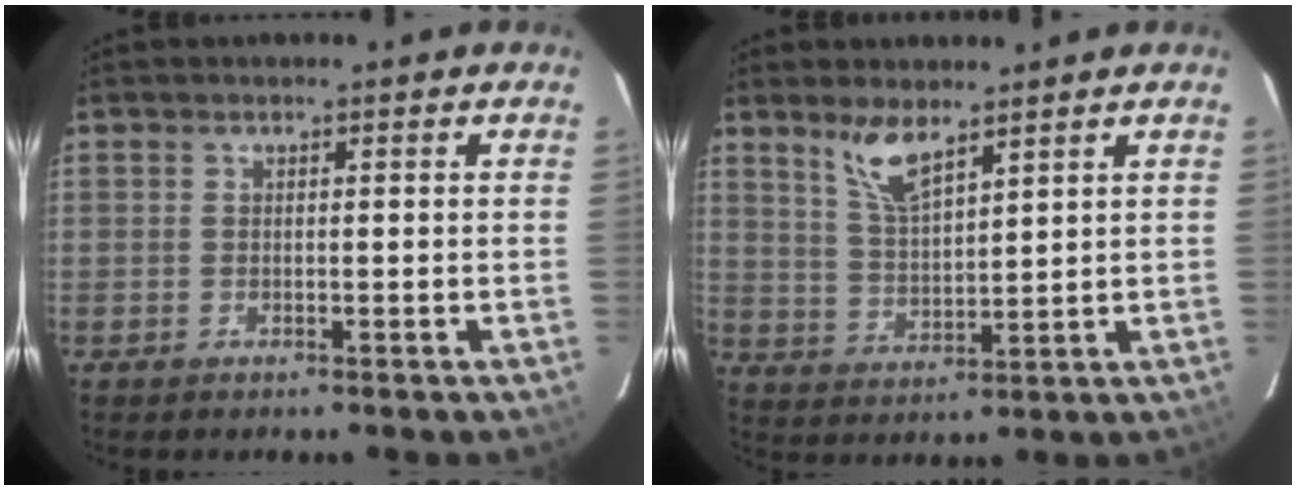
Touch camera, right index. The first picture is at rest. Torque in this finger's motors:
{"motor_torque": [0.72, 0.72, 0.10, 0.08]}